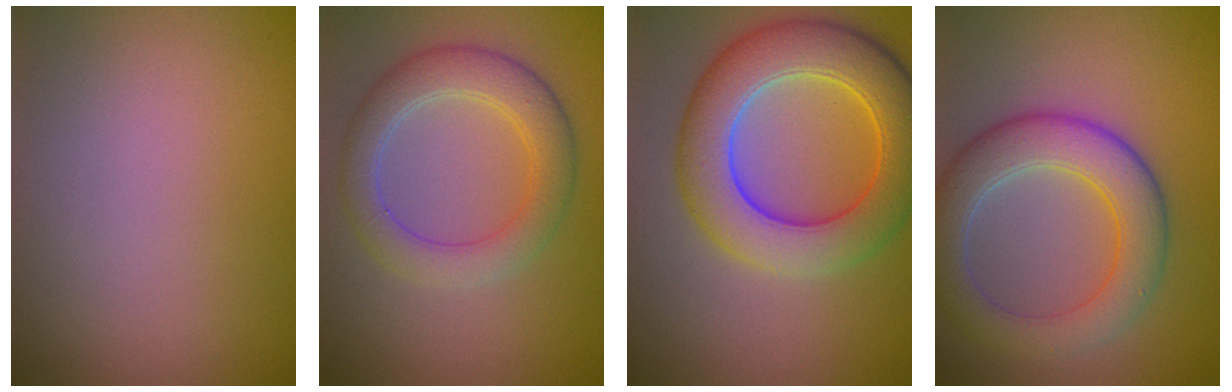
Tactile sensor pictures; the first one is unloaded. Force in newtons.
{"total": 4.6, "press": 4.6, "slide": 0.2}
{"total": 8.5, "press": 8.5, "slide": 0.3}
{"total": 6.2, "press": 6.2, "slide": 0.4}